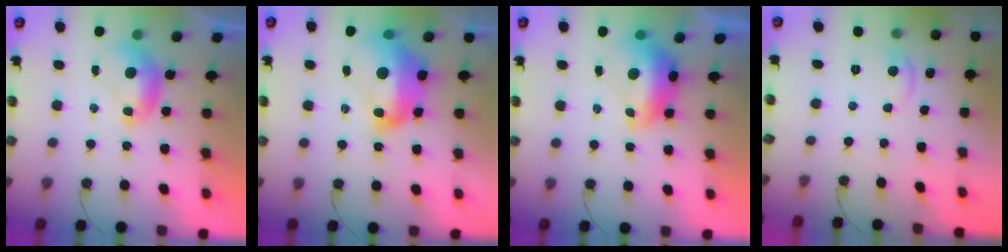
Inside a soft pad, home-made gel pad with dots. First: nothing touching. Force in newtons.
{"total": 12.2, "press": 12.1, "slide": 1.3}
{"total": 2.9, "press": 2.8, "slide": 0.7}
{"total": 1.6, "press": 1.3, "slide": 0.9}